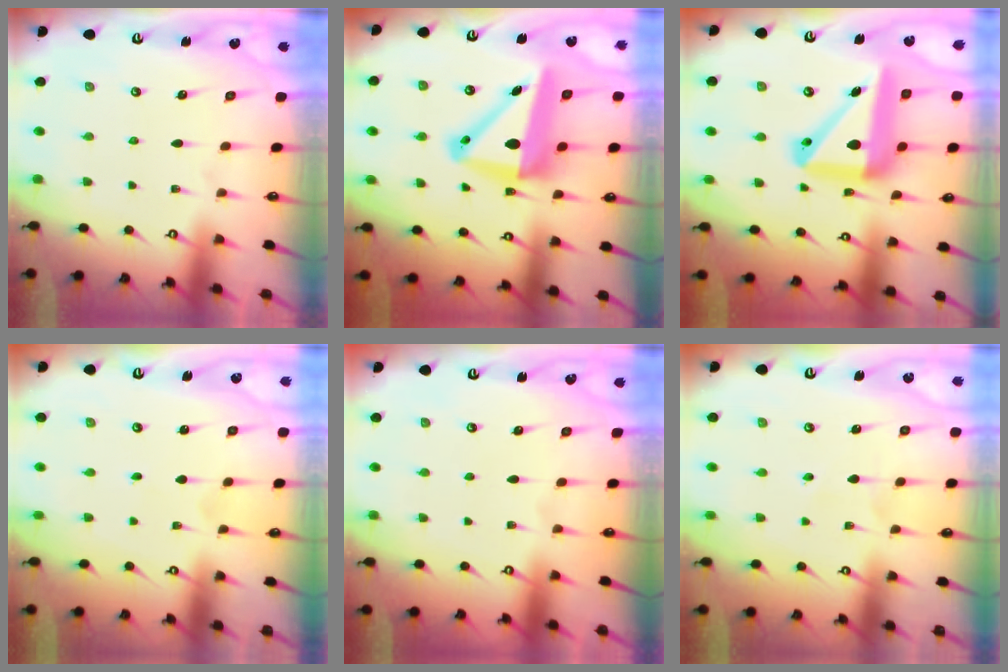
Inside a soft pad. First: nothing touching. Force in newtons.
{"total": 12.7, "press": 12.4, "slide": 2.8}
{"total": 18.7, "press": 18.5, "slide": 2.6}
{"total": 0.0}
{"total": 0.0}
{"total": 2.7, "press": 2.6, "slide": 0.9}